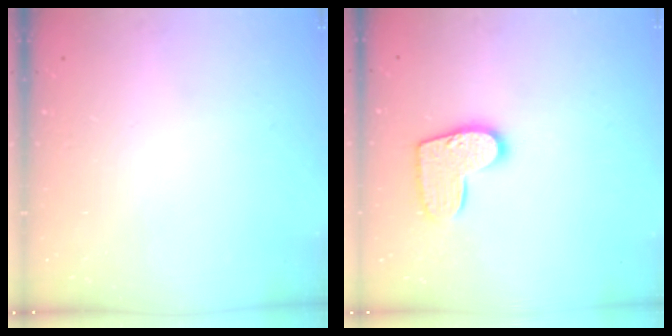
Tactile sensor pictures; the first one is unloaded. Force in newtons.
{"total": 12.0, "press": 11.9, "slide": 0.7}